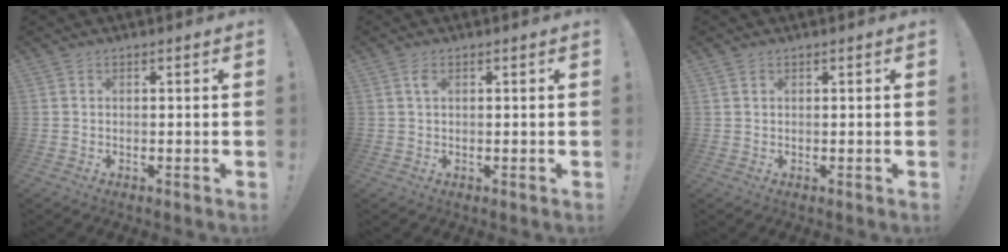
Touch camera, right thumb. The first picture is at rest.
{"total": 1.9, "force": [0.6, 0.8, 1.6], "torque": [-0.028, 0.001, 0.008]}
{"total": 0.6, "force": [0.4, 0.4, 0.1], "torque": [0.004, -0.002, 0.006]}